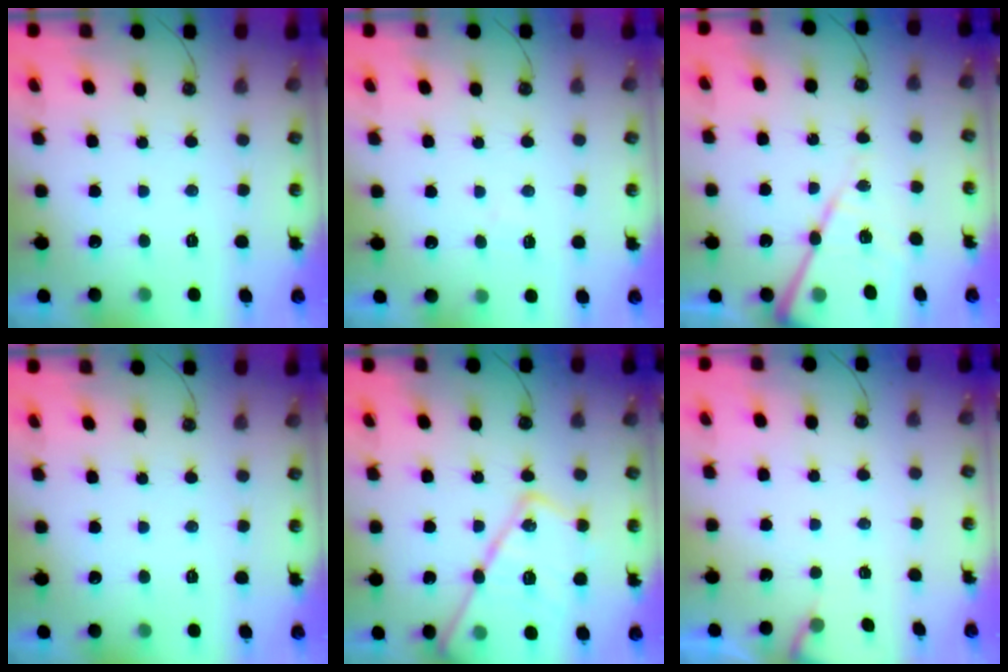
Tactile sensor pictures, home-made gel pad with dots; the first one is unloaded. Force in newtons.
{"total": 4.9, "press": 4.8, "slide": 0.7}
{"total": 16.1, "press": 16.0, "slide": 1.1}
{"total": 0.0}
{"total": 22.4, "press": 22.2, "slide": 2.4}
{"total": 2.8, "press": 2.7, "slide": 0.4}